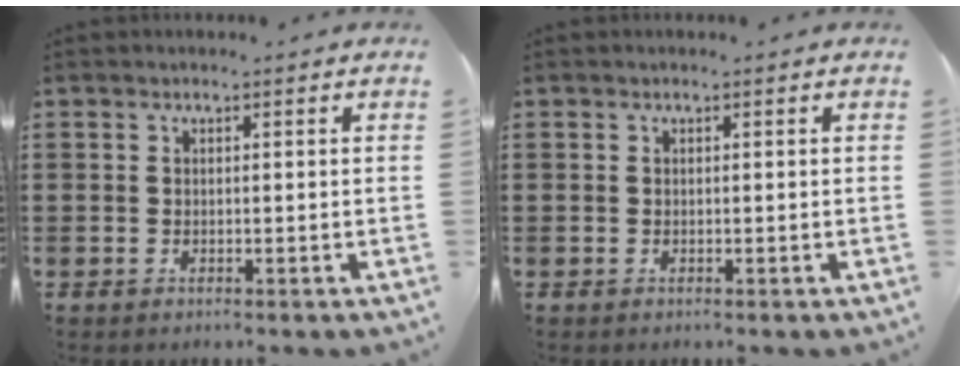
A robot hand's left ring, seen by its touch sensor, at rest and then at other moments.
{"total": 0.0}